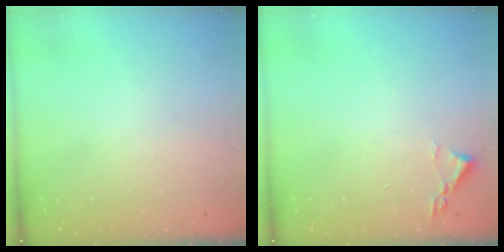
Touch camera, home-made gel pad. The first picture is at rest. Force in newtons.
{"total": 1.8, "press": 1.8, "slide": 0.3}